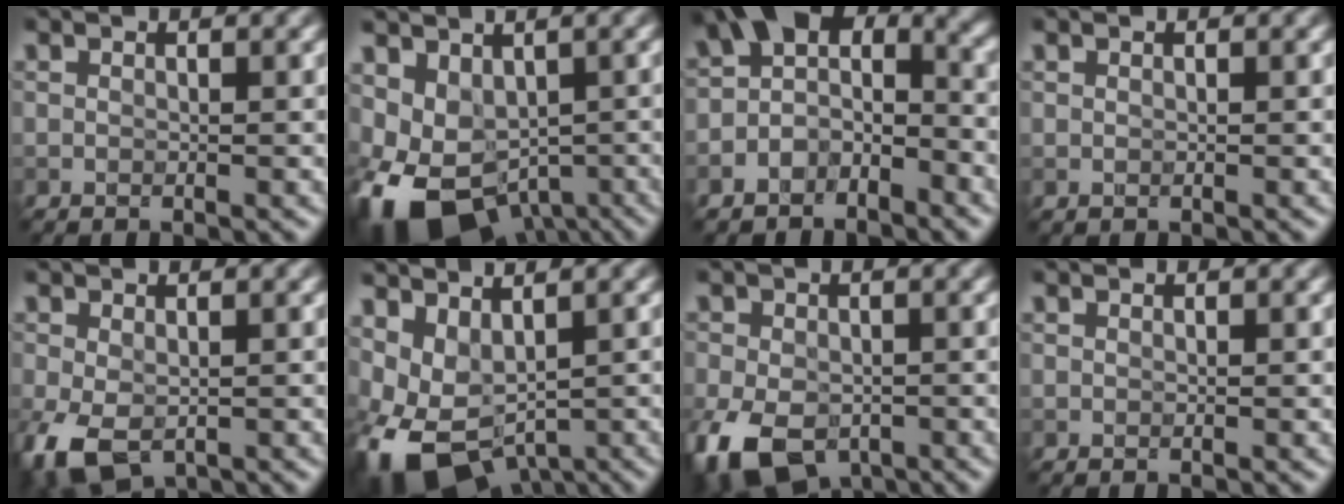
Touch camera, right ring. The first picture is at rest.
{"total": 10.1, "force": [-4.7, 6.8, 5.7], "torque": [-0.104, -0.032, -0.055]}
{"total": 5.7, "force": [-1.2, 3.8, 4.0], "torque": [-0.047, 0.014, -0.031]}
{"total": 0.0}
{"total": 5.3, "force": [-2.0, 3.4, 3.5], "torque": [-0.088, -0.017, -0.032]}
{"total": 7.6, "force": [-2.0, 4.8, 5.5], "torque": [-0.115, -0.019, -0.025]}
{"total": 8.9, "force": [-4.3, 5.7, 5.3], "torque": [-0.112, -0.031, -0.074]}
{"total": 0.0}